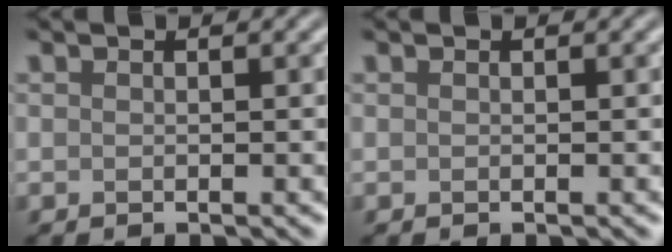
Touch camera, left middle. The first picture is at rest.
{"total": 0.0}